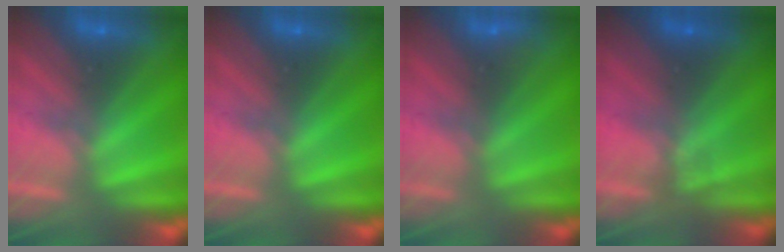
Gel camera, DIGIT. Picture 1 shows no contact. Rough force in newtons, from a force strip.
{"total": 0.0}
{"total": 2.9}
{"total": 1.1}